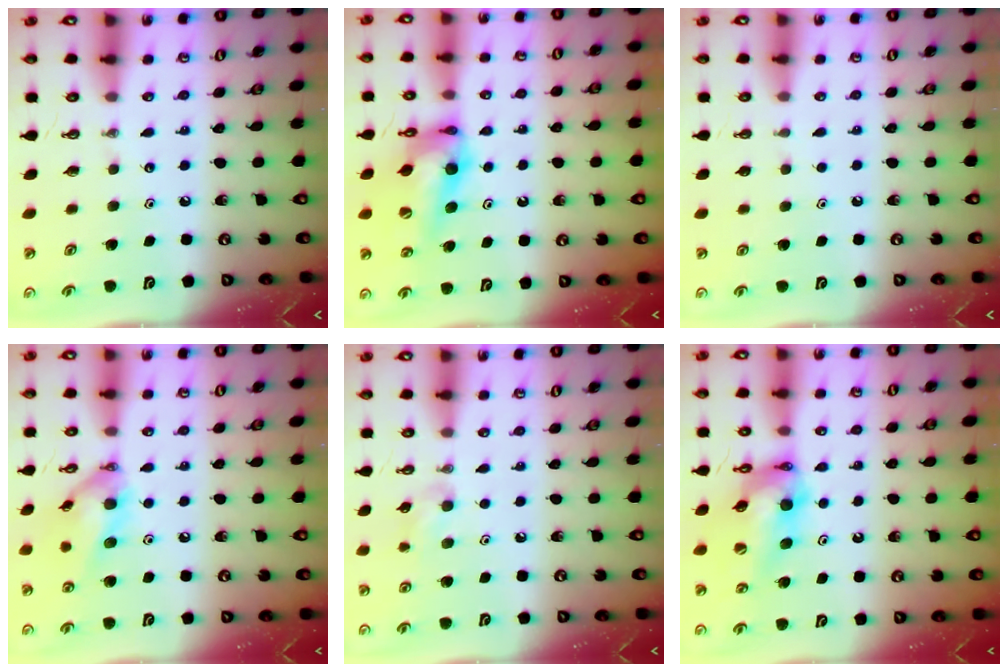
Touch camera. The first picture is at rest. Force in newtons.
{"total": 12.4, "press": 12.0, "slide": 3.1}
{"total": 0.9, "press": 0.1, "slide": 0.9}
{"total": 13.0, "press": 13.0, "slide": 0.9}
{"total": 8.2, "press": 7.4, "slide": 3.4}
{"total": 12.5, "press": 12.4, "slide": 1.6}